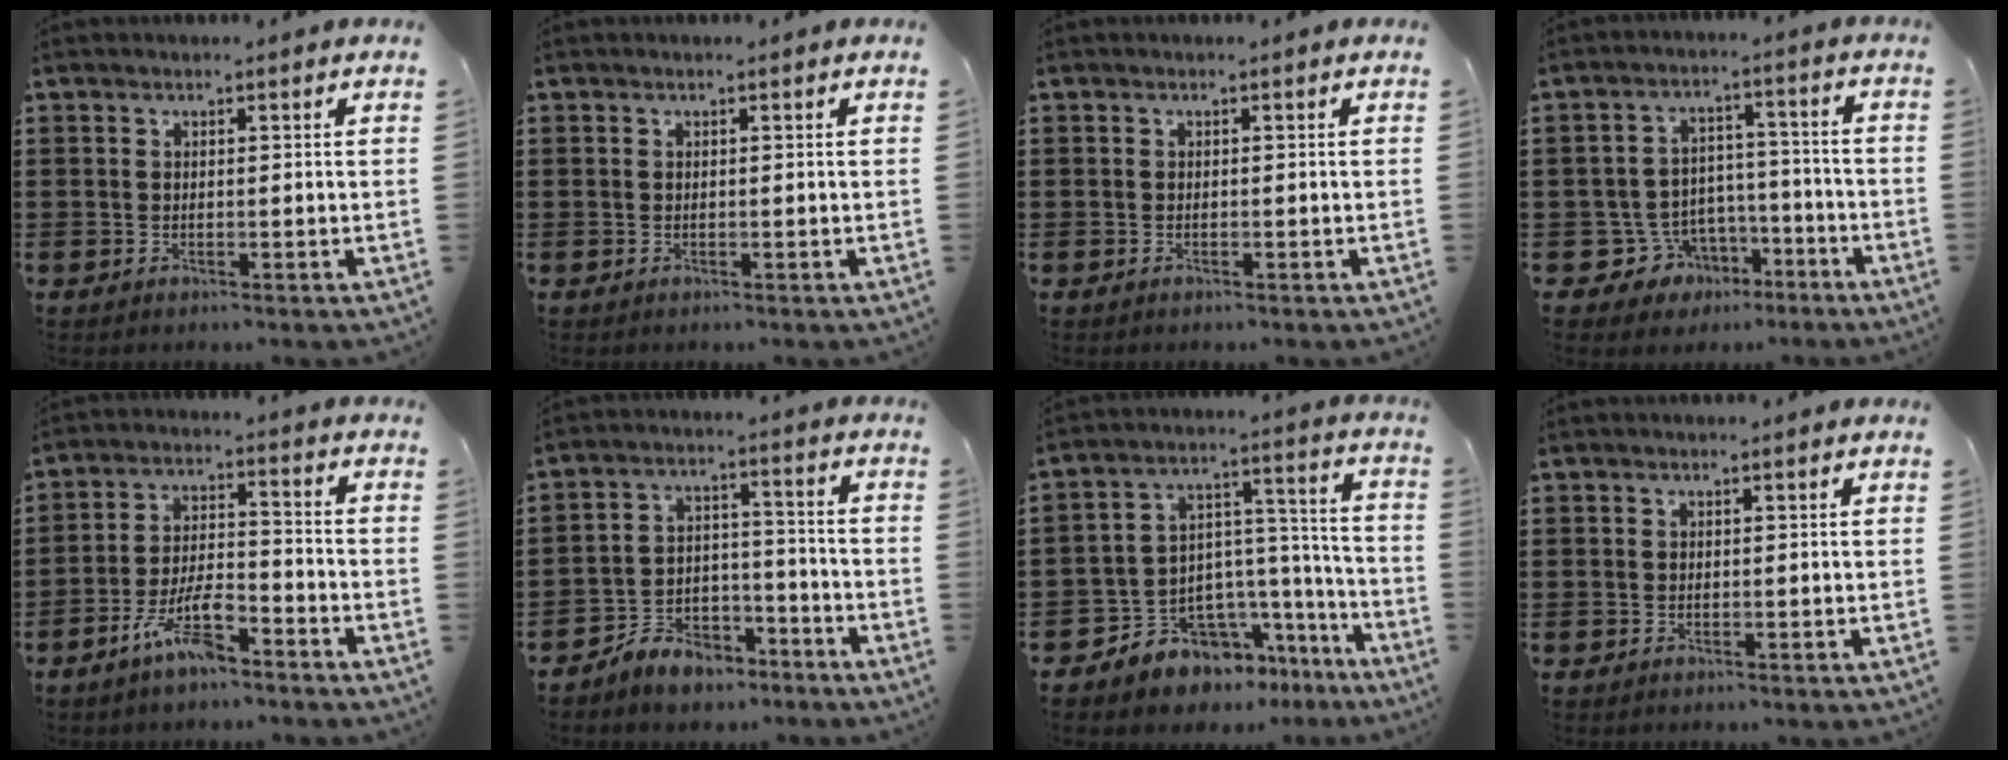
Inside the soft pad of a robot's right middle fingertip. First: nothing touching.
{"total": 0.0}
{"total": 0.0}
{"total": 6.3, "force": [-3.5, 5.2, 0.9], "torque": [-0.046, 0.013, -0.064]}
{"total": 8.0, "force": [-5.4, 2.4, 5.5], "torque": [-0.119, 0.004, -0.103]}
{"total": 5.9, "force": [-5.4, 2.1, 0.5], "torque": [-0.010, 0.019, -0.110]}
{"total": 7.2, "force": [-5.8, 4.4, 0.5], "torque": [-0.026, -0.001, -0.107]}
{"total": 0.0}